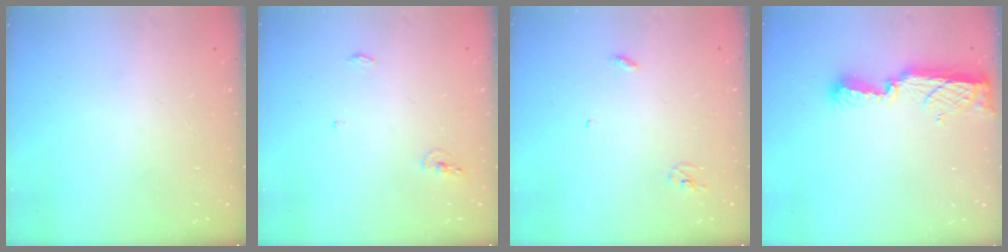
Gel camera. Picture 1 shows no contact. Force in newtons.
{"total": 5.0, "press": 4.8, "slide": 1.5}
{"total": 2.8, "press": 2.8, "slide": 0.2}
{"total": 11.4, "press": 10.2, "slide": 4.9}